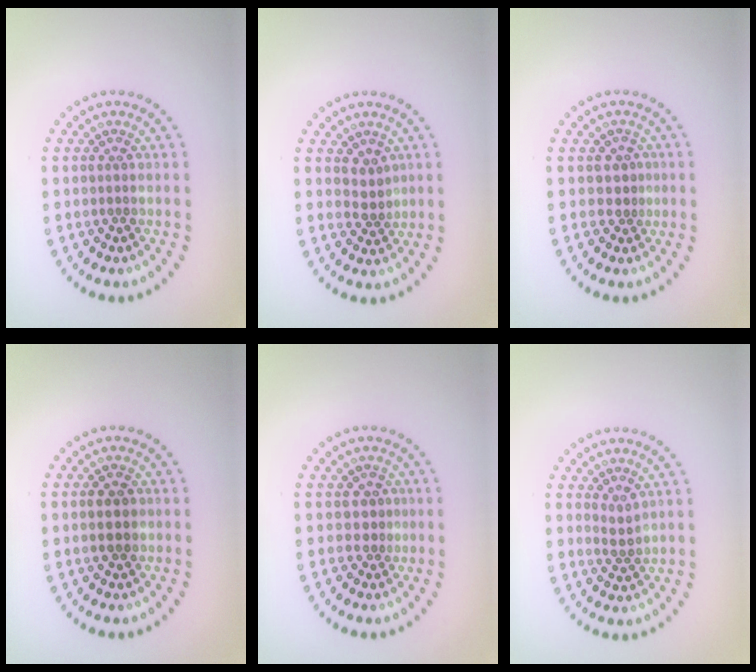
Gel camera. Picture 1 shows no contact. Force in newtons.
{"total": 1.6, "press": 1.2, "slide": 1.0}
{"total": 1.6, "press": 1.3, "slide": 0.9}
{"total": 2.1, "press": 2.1, "slide": 0.1}
{"total": 1.7, "press": 1.4, "slide": 1.0}
{"total": 1.1, "press": 0.8, "slide": 0.7}